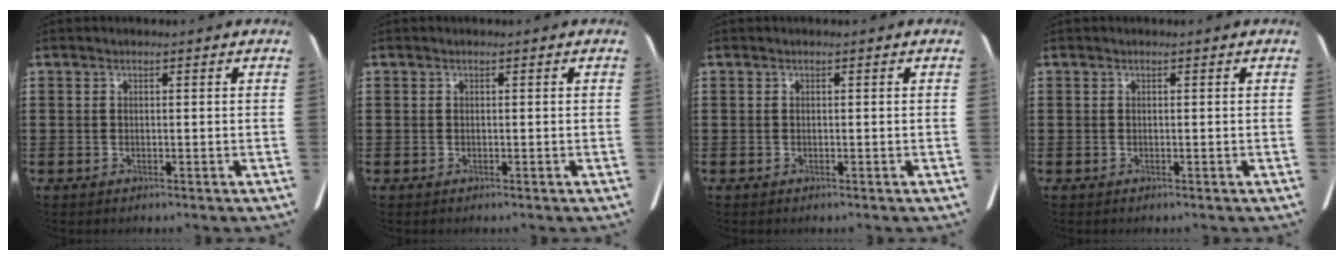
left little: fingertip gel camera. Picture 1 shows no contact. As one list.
[{"total": 0.0}, {"total": 0.0}, {"total": 0.0}]